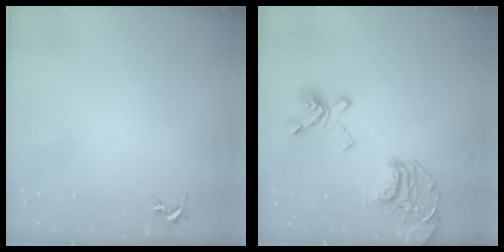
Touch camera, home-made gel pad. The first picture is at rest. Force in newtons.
{"total": 21.1, "press": 21.0, "slide": 2.3}